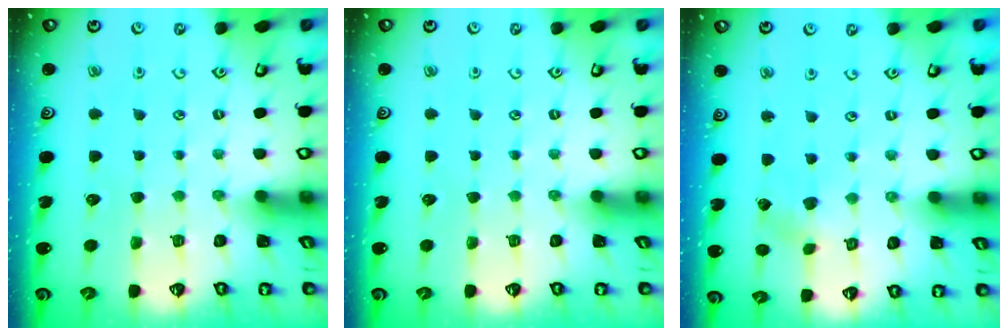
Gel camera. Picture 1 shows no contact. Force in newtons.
{"total": 0.0}
{"total": 2.0, "press": 1.9, "slide": 0.6}